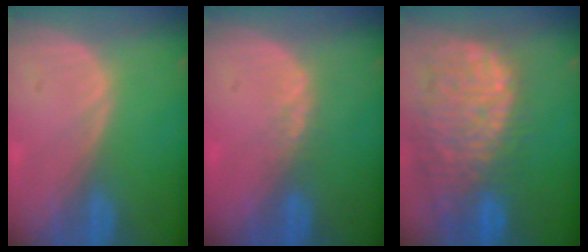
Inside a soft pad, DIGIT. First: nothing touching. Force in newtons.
{"total": 1.7, "press": 1.4, "slide": 0.9}
{"total": 14.0, "press": 11.7, "slide": 7.7}